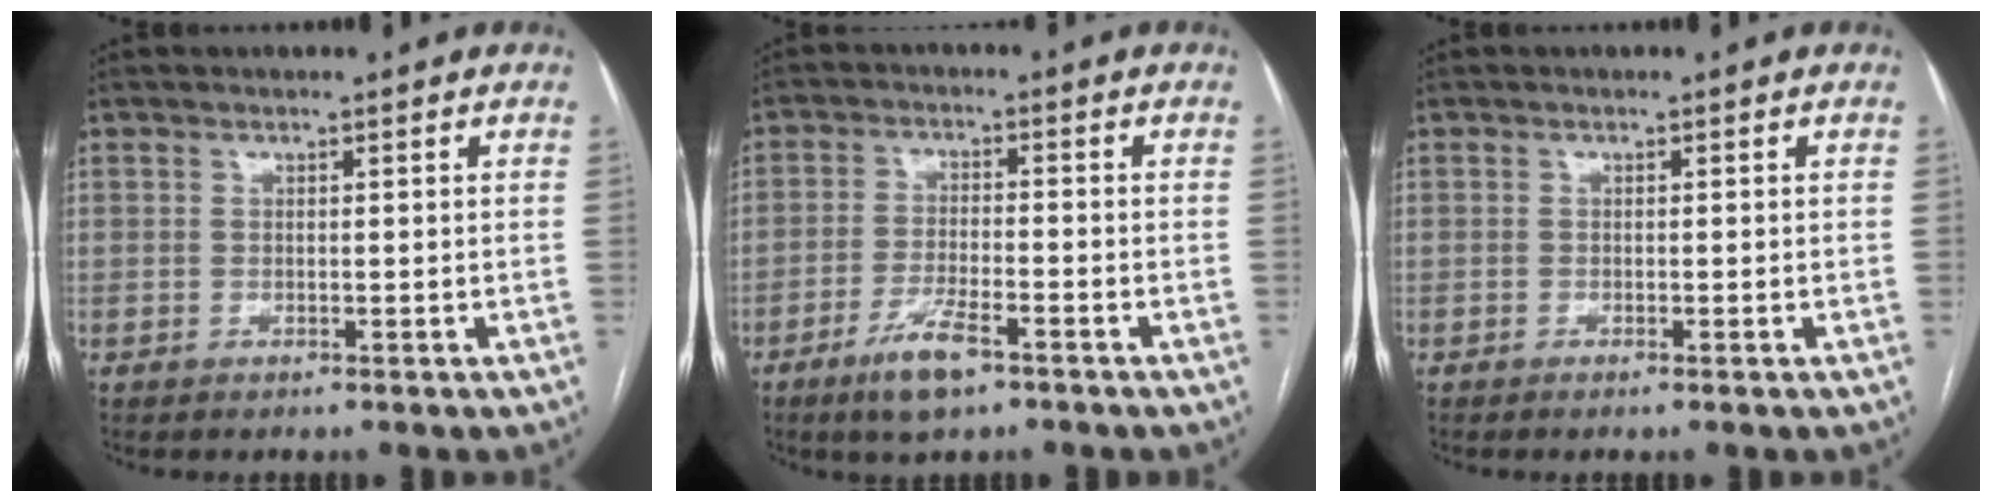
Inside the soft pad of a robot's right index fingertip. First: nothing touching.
{"total": 6.6, "force": [-4.2, 1.4, 4.9], "torque": [-0.098, -0.008, -0.073]}
{"total": 0.6, "force": [-0.4, -0.1, 0.5], "torque": [-0.010, 0.001, -0.004]}